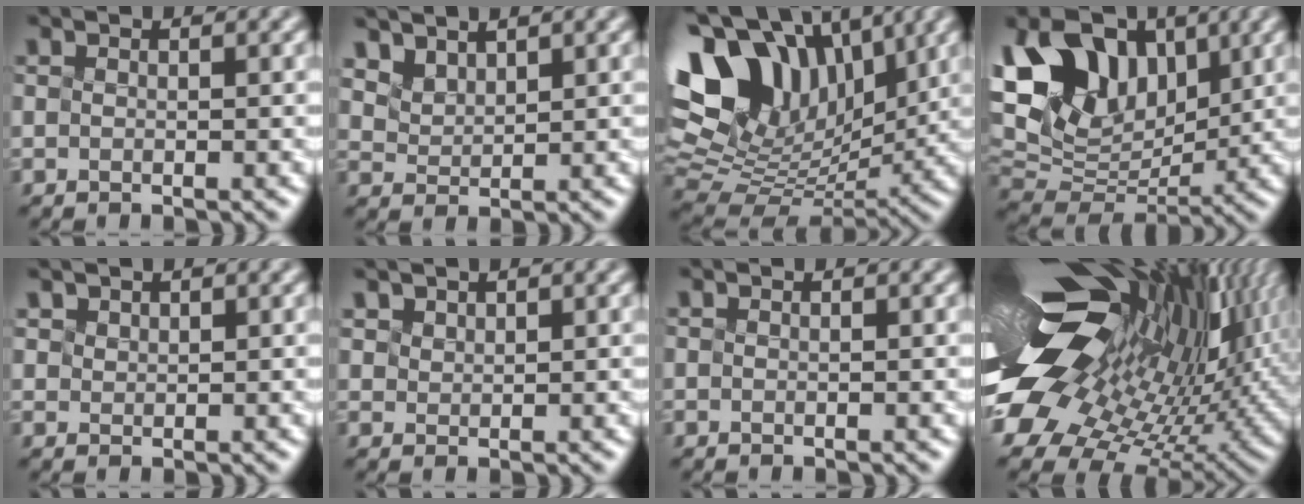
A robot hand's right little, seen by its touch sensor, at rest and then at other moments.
{"total": 2.9, "force": [2.6, 1.0, 0.4], "torque": [-0.019, 0.003, 0.071]}
{"total": 15.0, "force": [5.5, 9.8, 9.9], "torque": [-0.210, 0.029, 0.117]}
{"total": 12.3, "force": [5.1, 8.2, 7.6], "torque": [-0.167, 0.035, 0.105]}
{"total": 1.0, "force": [1.0, 0.1, -0.3], "torque": [0.002, 0.003, 0.032]}
{"total": 1.3, "force": [1.3, 0.3, -0.2], "torque": [-0.001, 0.004, 0.039]}
{"total": 0.0}
{"total": 18.7, "force": [4.6, 10.2, 15.0], "torque": [-0.269, -0.019, 0.101]}